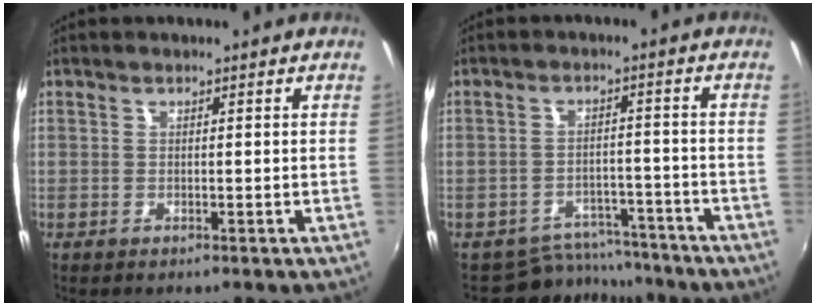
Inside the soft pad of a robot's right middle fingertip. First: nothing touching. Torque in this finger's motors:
{"motor_torque": [-0.38, -0.23, -0.14, -0.05]}